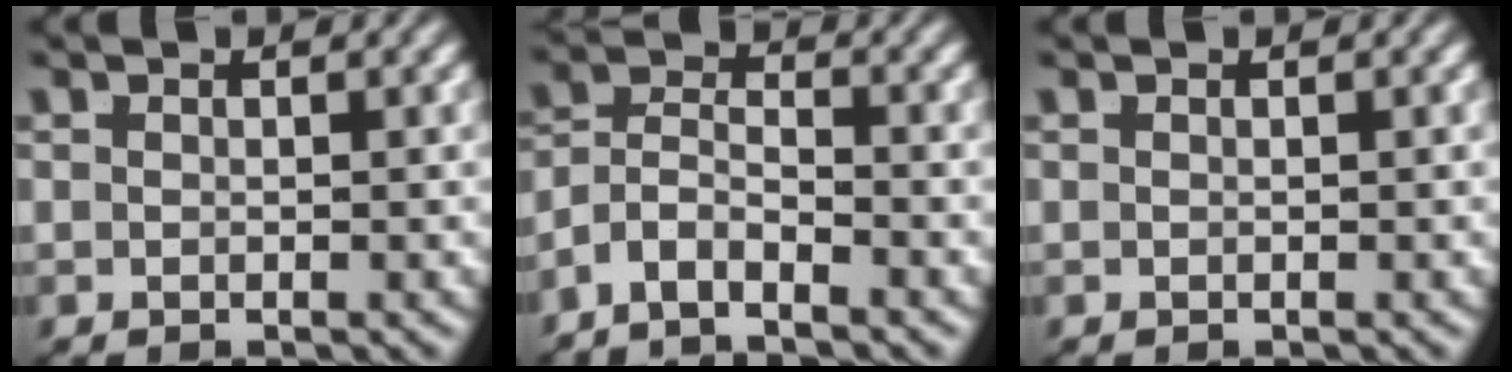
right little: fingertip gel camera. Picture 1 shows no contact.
{"total": 6.6, "force": [-3.1, 5.1, 2.7], "torque": [-0.075, -0.030, -0.056]}
{"total": 0.0}